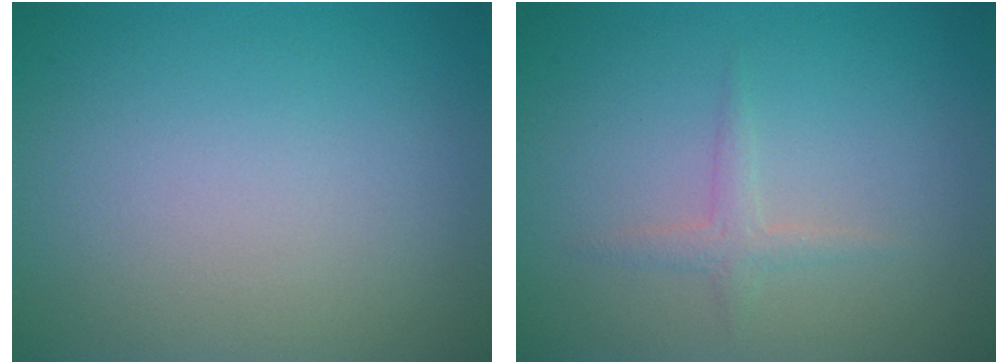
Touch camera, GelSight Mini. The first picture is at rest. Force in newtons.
{"total": 1.3, "press": 1.3, "slide": 0.1}